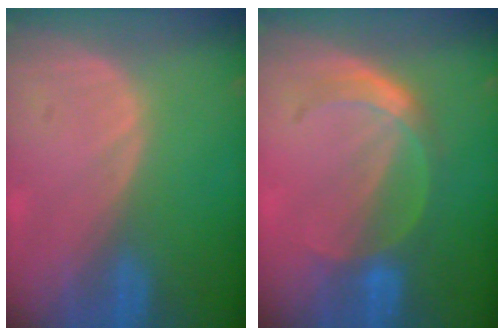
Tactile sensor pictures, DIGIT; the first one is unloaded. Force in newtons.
{"total": 4.6, "press": 4.5, "slide": 0.6}